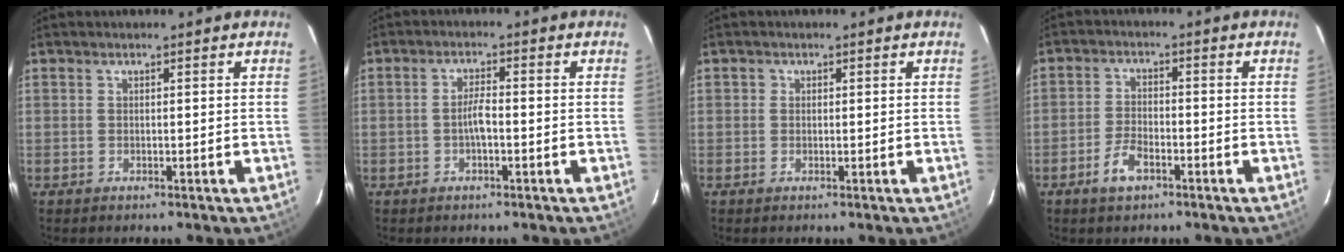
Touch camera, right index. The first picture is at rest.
{"total": 2.8, "force": [-0.9, 0.6, 2.6], "torque": [-0.051, 0.005, -0.017]}
{"total": 0.7, "force": [0.0, 0.7, 0.0], "torque": [0.001, 0.002, -0.004]}
{"total": 5.0, "force": [-3.0, 2.3, 3.2], "torque": [-0.074, 0.002, -0.056]}